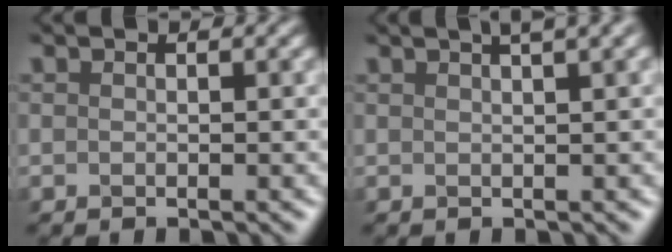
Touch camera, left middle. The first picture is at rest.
{"total": 4.3, "force": [2.7, 1.3, 3.0], "torque": [-0.023, 0.041, 0.024]}